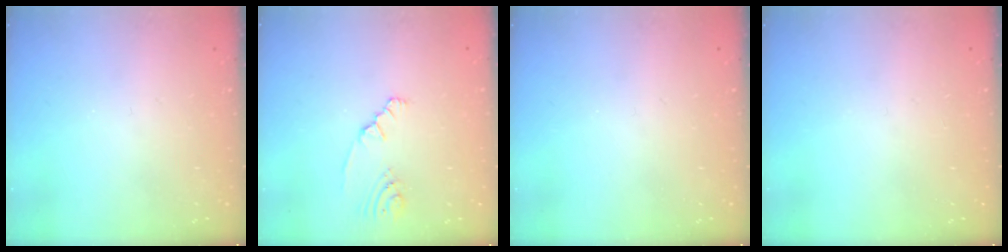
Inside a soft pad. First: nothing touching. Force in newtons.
{"total": 2.5, "press": 2.2, "slide": 1.1}
{"total": 0.0}
{"total": 0.0}